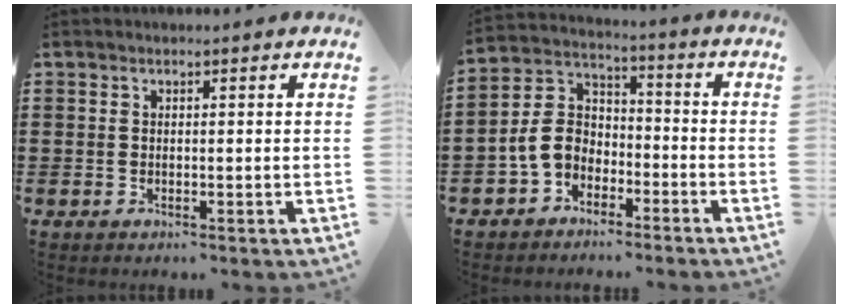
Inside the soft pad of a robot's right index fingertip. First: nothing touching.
{"total": 6.8, "force": [-2.7, 5.4, 3.2], "torque": [-0.104, 0.007, -0.060]}